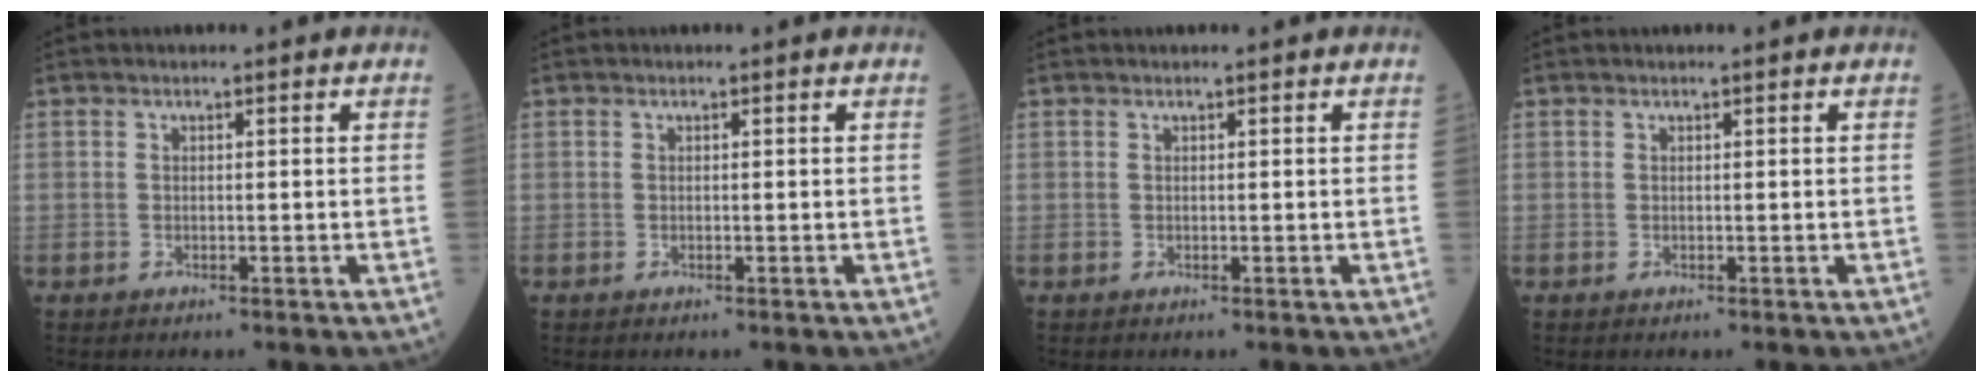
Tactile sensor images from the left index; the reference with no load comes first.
{"total": 0.0}
{"total": 0.0}
{"total": 0.0}